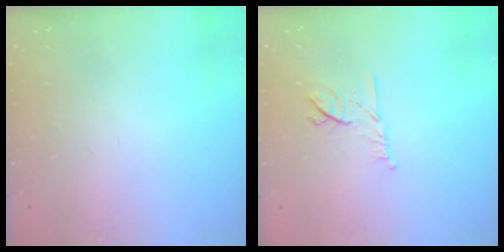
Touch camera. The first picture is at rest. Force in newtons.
{"total": 9.7, "press": 9.7, "slide": 0.6}